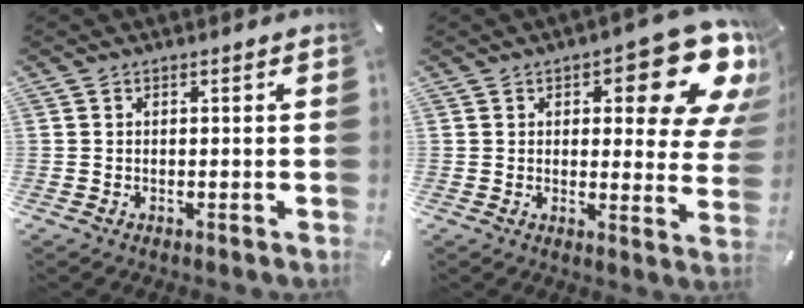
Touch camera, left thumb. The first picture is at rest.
{"total": 15.8, "force": [7.9, 6.3, 12.1], "torque": [-0.140, -0.061, 0.129]}